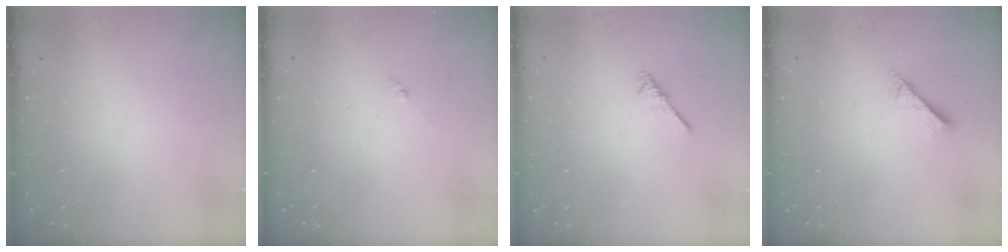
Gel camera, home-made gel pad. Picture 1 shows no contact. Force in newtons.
{"total": 0.0}
{"total": 2.2, "press": 2.1, "slide": 0.5}
{"total": 2.5, "press": 2.5, "slide": 0.2}